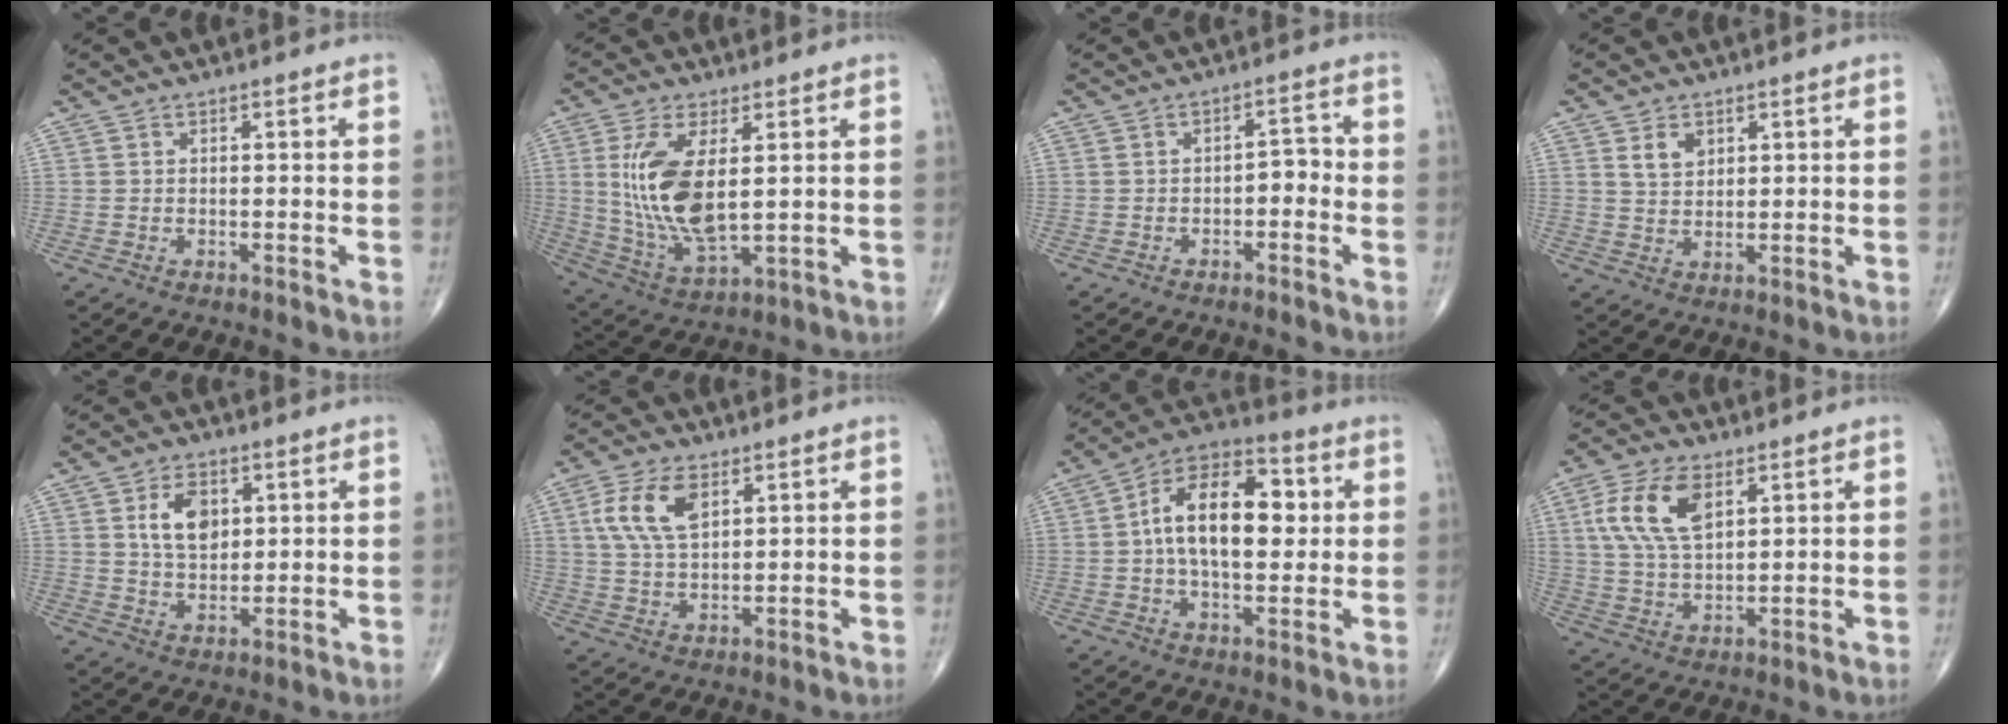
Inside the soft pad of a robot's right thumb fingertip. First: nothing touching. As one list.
[{"total": 14.3, "force": [2.4, 6.2, 12.6], "torque": [-0.259, -0.022, 0.061]}, {"total": 3.4, "force": [-1.2, 1.9, 2.5], "torque": [-0.022, 0.024, -0.023]}, {"total": 4.1, "force": [1.9, 2.7, 2.3], "torque": [-0.028, -0.014, 0.039]}, {"total": 7.8, "force": [2.4, 5.0, 5.5], "torque": [-0.077, -0.012, 0.046]}, {"total": 9.1, "force": [3.4, 4.8, 7.0], "torque": [-0.138, -0.005, 0.067]}, {"total": 16.7, "force": [1.8, 9.1, 13.9], "torque": [-0.211, 0.024, 0.021]}, {"total": 11.6, "force": [4.3, 6.1, 8.9], "torque": [-0.173, -0.006, 0.084]}]